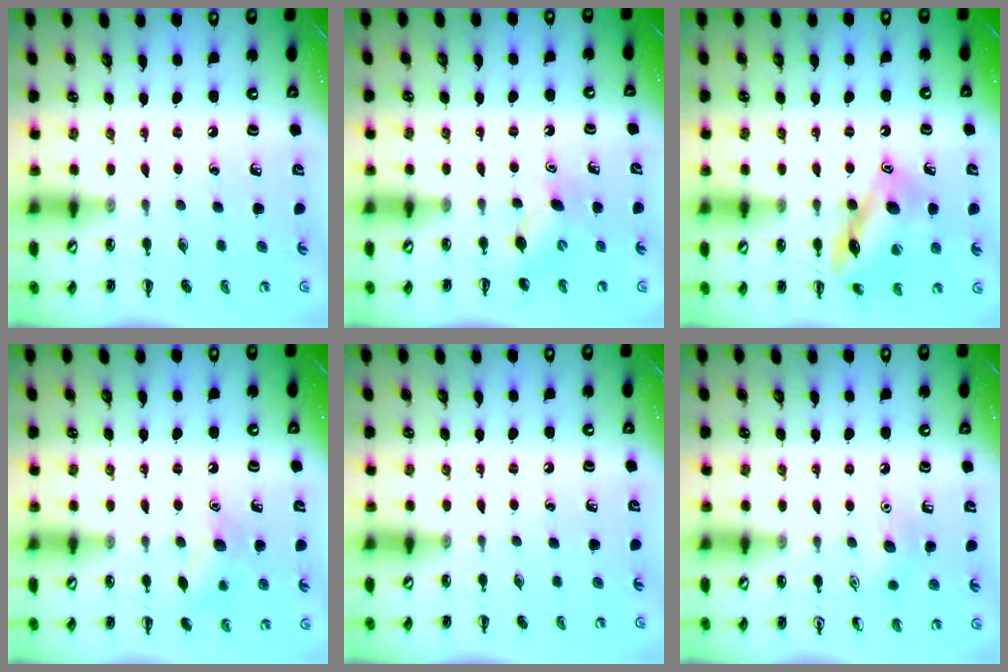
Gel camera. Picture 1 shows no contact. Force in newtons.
{"total": 6.8, "press": 6.6, "slide": 1.6}
{"total": 13.4, "press": 13.3, "slide": 0.8}
{"total": 9.0, "press": 9.0, "slide": 0.9}
{"total": 0.0}
{"total": 7.3, "press": 7.0, "slide": 2.0}